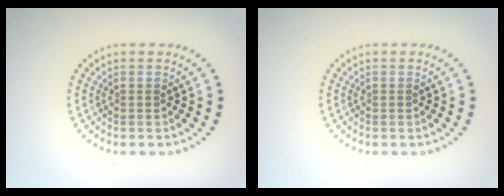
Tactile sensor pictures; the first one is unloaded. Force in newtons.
{"total": 0.0}